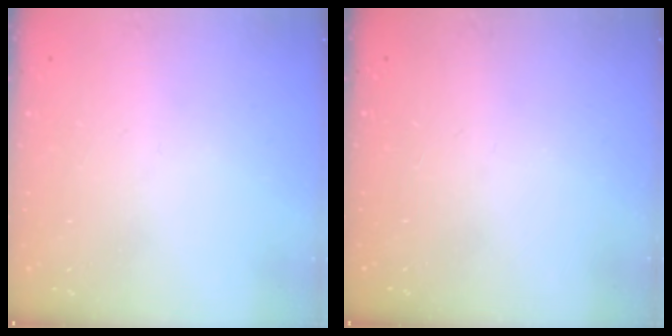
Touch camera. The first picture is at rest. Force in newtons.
{"total": 1.6, "press": 1.5, "slide": 0.2}